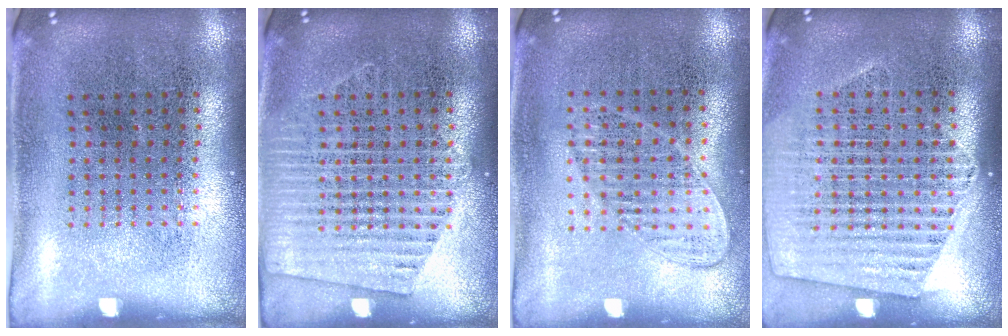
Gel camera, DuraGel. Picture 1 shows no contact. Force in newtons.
{"total": 2.3, "press": 2.3, "slide": 0.4}
{"total": 1.0, "press": 1.0, "slide": 0.3}
{"total": 1.6, "press": 1.4, "slide": 0.6}